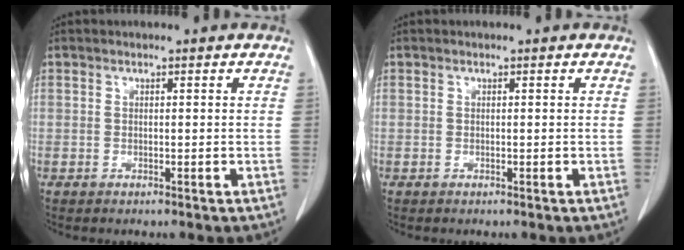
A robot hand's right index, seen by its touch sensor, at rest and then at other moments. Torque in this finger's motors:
{"motor_torque": [0.00, 0.00, 0.00, 0.00]}